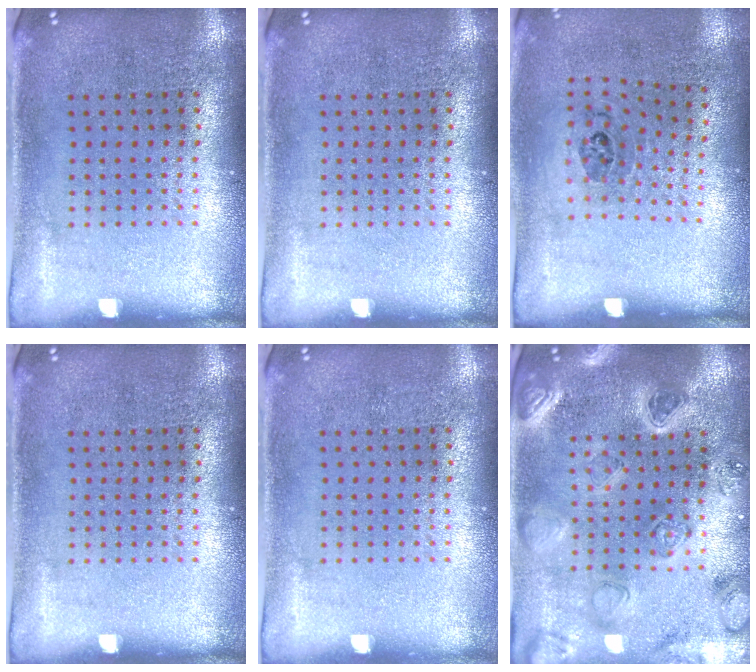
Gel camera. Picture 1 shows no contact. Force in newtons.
{"total": 0.0}
{"total": 1.1, "press": 0.7, "slide": 0.9}
{"total": 0.0}
{"total": 0.0}
{"total": 2.3, "press": 2.3, "slide": 0.2}